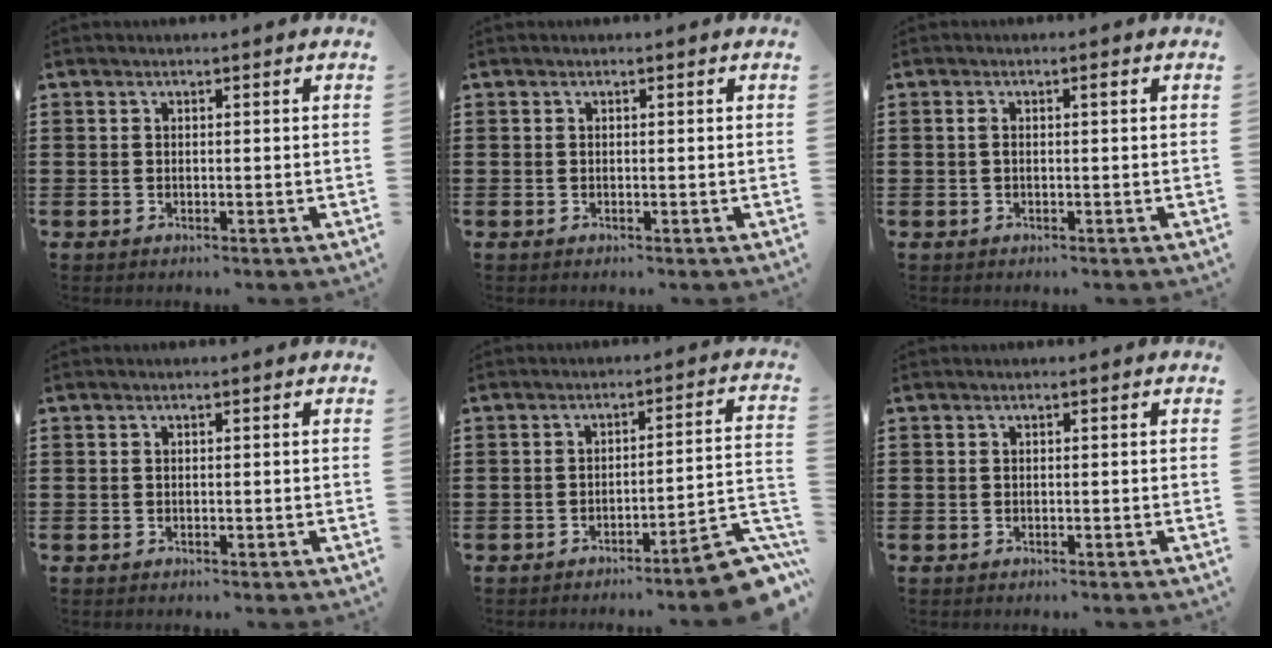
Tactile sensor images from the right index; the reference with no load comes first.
{"total": 0.0}
{"total": 1.2, "force": [0.1, 0.2, 1.1], "torque": [-0.022, 0.002, 0.000]}
{"total": 0.0}
{"total": 7.0, "force": [-5.2, 0.9, 4.6], "torque": [-0.068, 0.002, -0.095]}
{"total": 0.0}